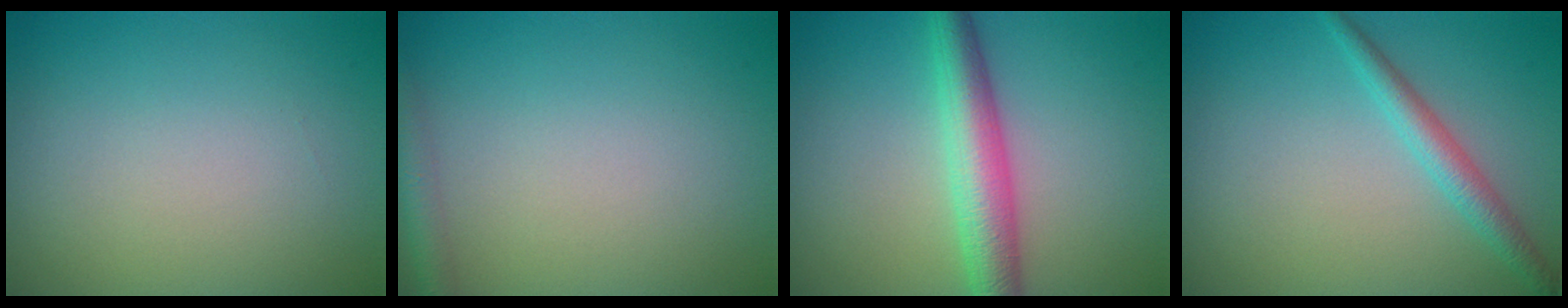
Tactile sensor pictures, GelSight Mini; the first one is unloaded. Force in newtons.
{"total": 1.8, "press": 1.8, "slide": 0.1}
{"total": 4.9, "press": 4.9, "slide": 0.1}
{"total": 2.3, "press": 2.3, "slide": 0.2}